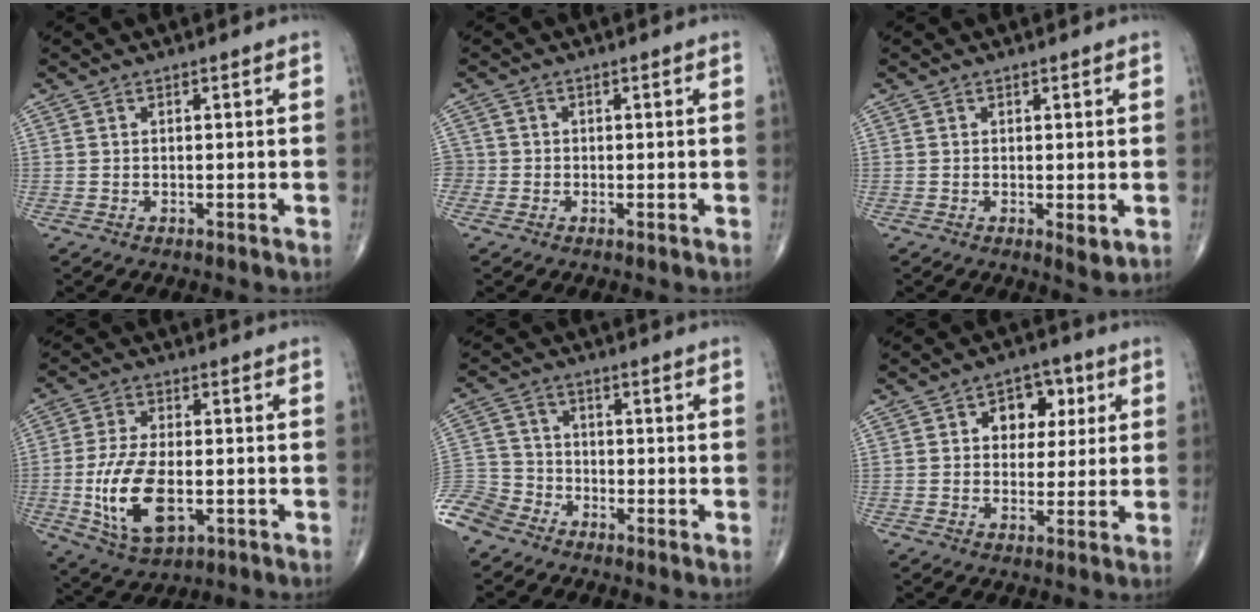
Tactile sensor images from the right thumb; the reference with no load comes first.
{"total": 2.4, "force": [-0.7, 2.2, 0.2], "torque": [0.008, 0.007, -0.020]}
{"total": 2.2, "force": [-0.1, 0.9, 2.0], "torque": [-0.030, -0.009, -0.002]}
{"total": 13.4, "force": [-2.8, 6.9, 11.1], "torque": [-0.216, -0.001, -0.042]}
{"total": 8.6, "force": [-6.3, 5.6, 2.0], "torque": [-0.042, 0.030, -0.134]}
{"total": 8.2, "force": [2.4, 6.0, 5.1], "torque": [-0.025, 0.001, 0.030]}